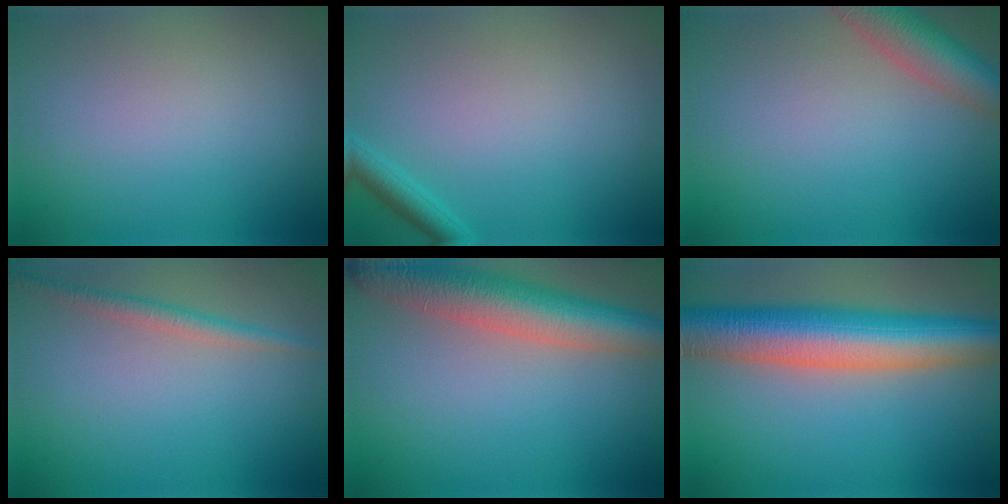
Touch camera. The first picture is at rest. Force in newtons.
{"total": 1.7, "press": 1.7, "slide": 0.1}
{"total": 5.4, "press": 5.4, "slide": 0.5}
{"total": 1.8, "press": 1.8, "slide": 0.1}
{"total": 7.6, "press": 7.6, "slide": 0.6}
{"total": 10.5, "press": 10.5, "slide": 0.4}